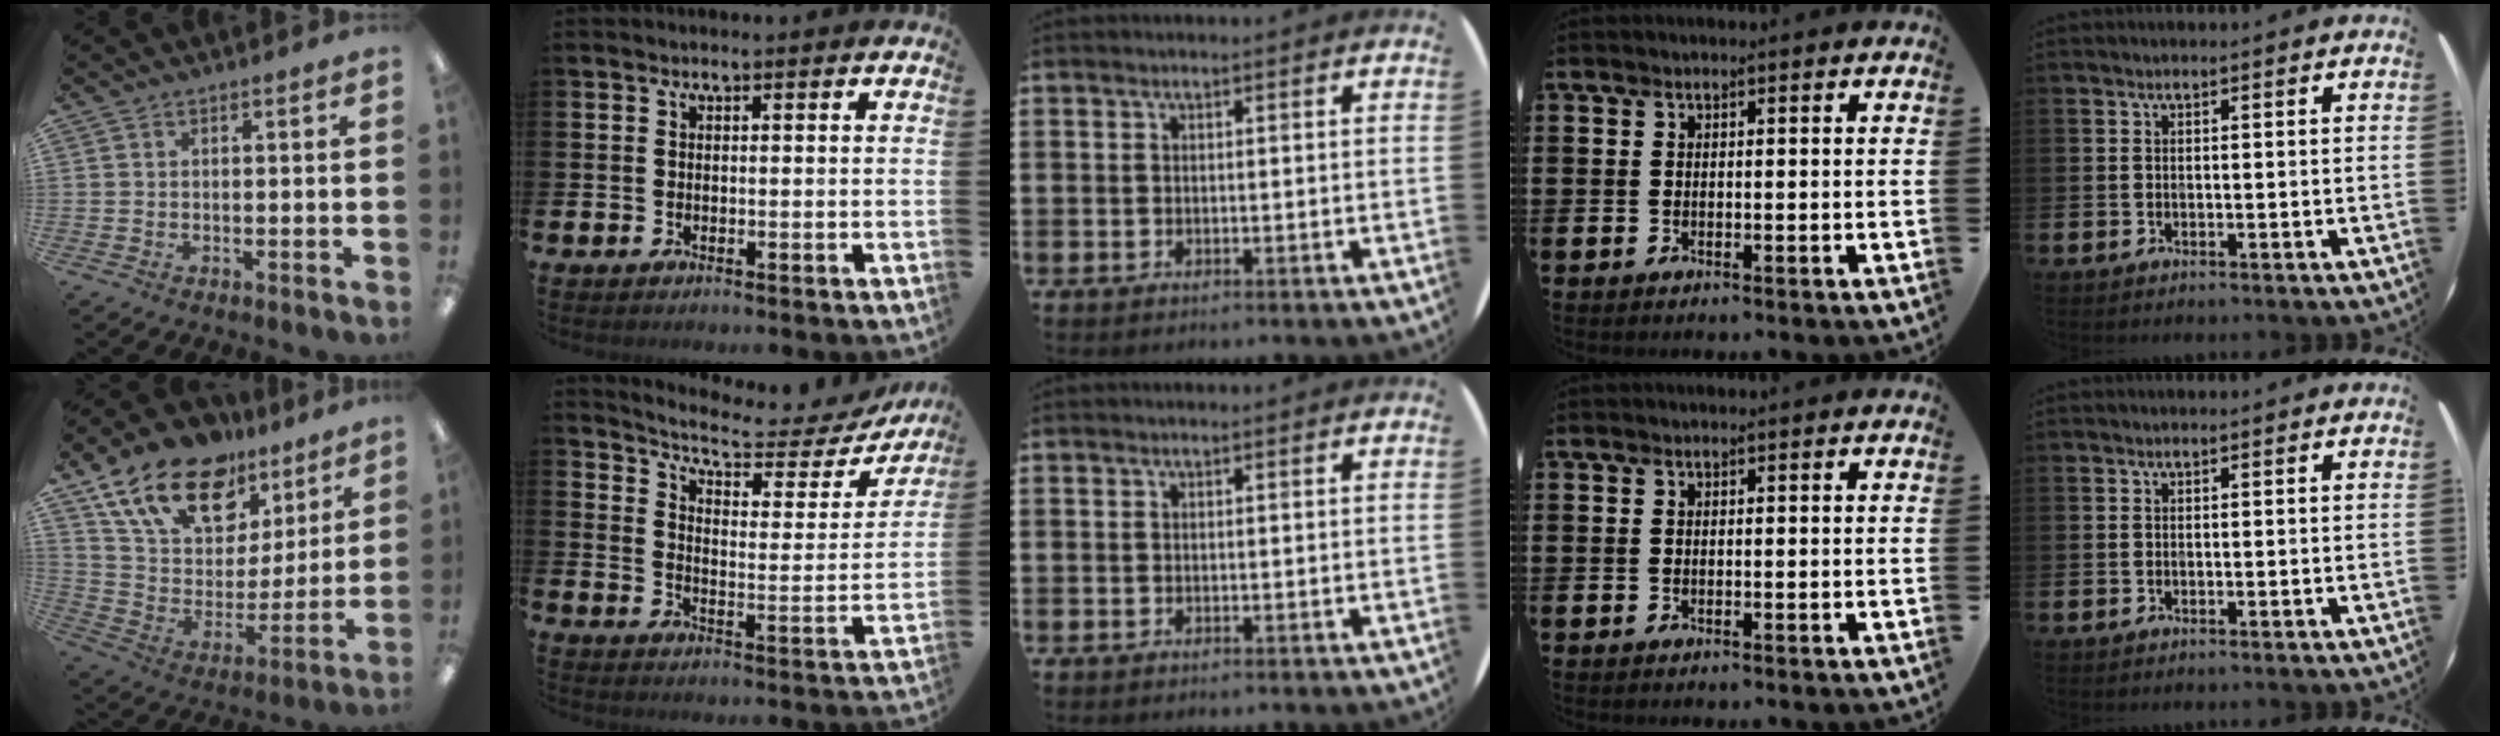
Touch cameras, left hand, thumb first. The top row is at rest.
{"thumb": {"total": 19.8, "force": [13.0, 11.5, 9.4], "torque": [-0.173, -0.064, 0.239]}, "index": {"total": 6.7, "force": [5.9, 1.7, 2.5], "torque": [-0.065, -0.045, 0.093]}}